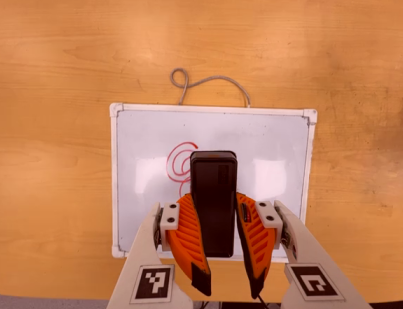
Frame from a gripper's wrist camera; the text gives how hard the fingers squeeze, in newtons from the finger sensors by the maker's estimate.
{"total": 10.8, "left": 7.1, "right": 14.6}